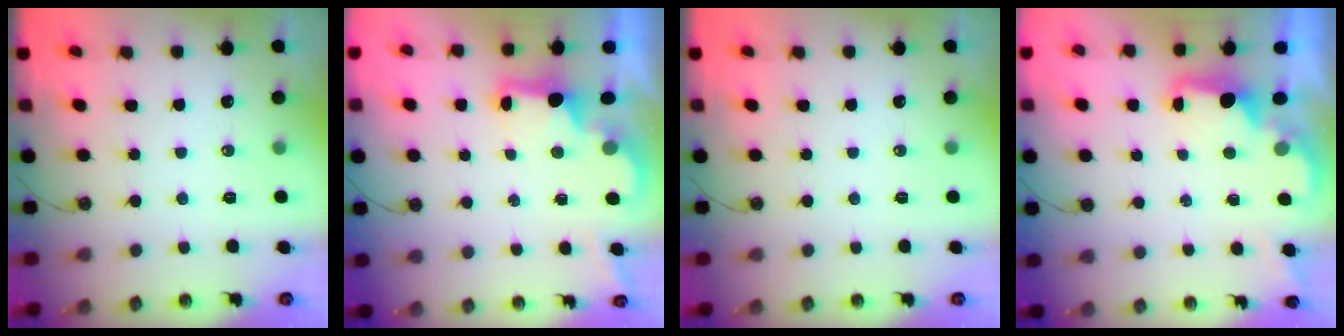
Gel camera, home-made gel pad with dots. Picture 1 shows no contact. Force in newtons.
{"total": 2.5, "press": 2.3, "slide": 0.8}
{"total": 0.0}
{"total": 2.0, "press": 1.9, "slide": 0.8}